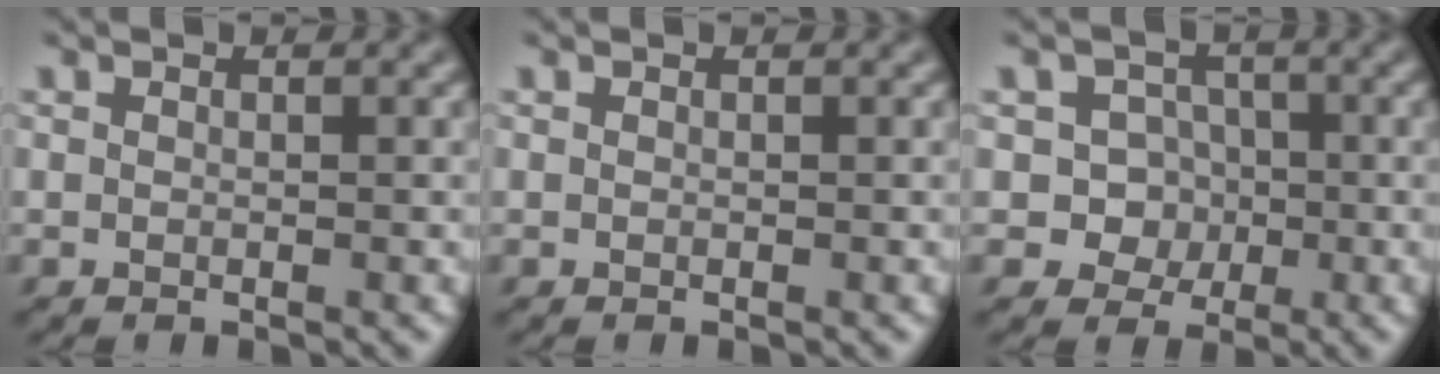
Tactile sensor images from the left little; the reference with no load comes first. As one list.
[{"total": 0.0}, {"total": 5.3, "force": [-0.9, 4.9, 1.8], "torque": [-0.014, 0.025, -0.043]}]